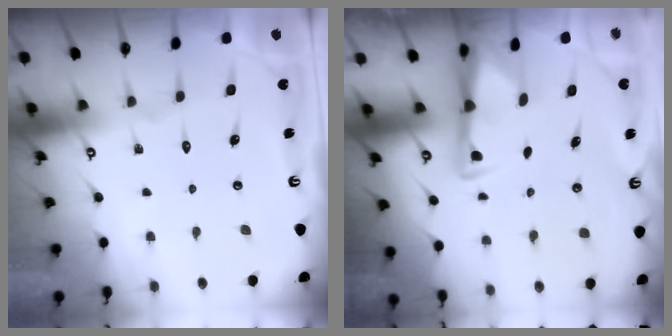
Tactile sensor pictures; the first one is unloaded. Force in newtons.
{"total": 2.8, "press": 2.8, "slide": 0.5}